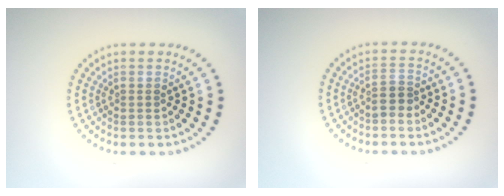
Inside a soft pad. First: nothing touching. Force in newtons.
{"total": 1.6, "press": 1.4, "slide": 0.8}